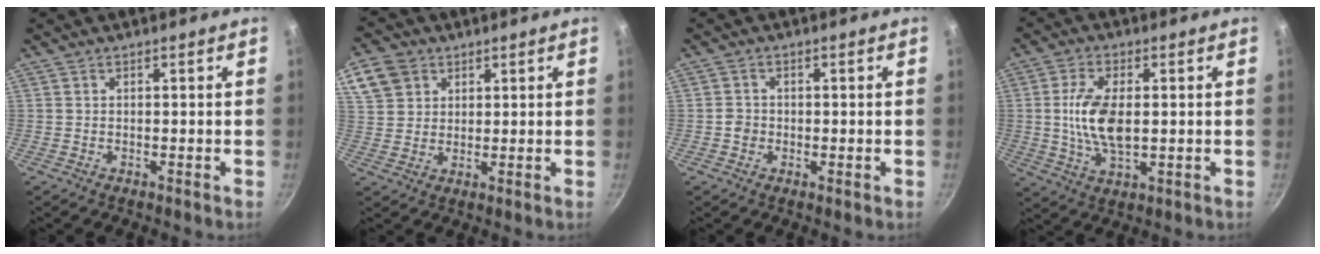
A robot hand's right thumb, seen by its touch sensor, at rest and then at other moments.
{"total": 8.4, "force": [3.9, 6.6, 3.3], "torque": [-0.045, 0.001, 0.070]}
{"total": 2.0, "force": [-0.4, 1.8, 0.7], "torque": [-0.003, 0.006, -0.010]}
{"total": 9.1, "force": [0.2, 4.4, 7.9], "torque": [-0.153, 0.000, 0.005]}